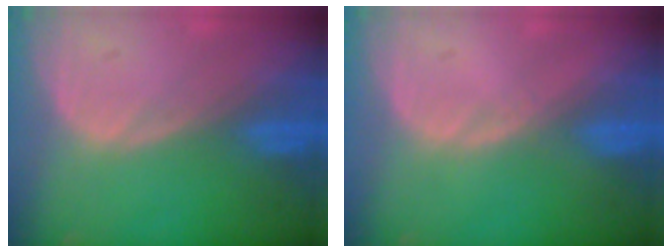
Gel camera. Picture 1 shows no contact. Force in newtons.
{"total": 0.7, "press": 0.5, "slide": 0.4}